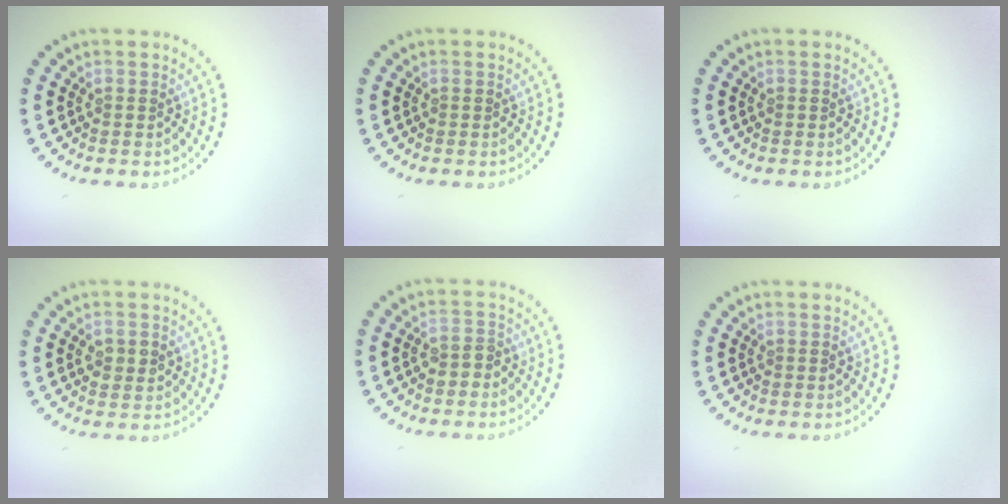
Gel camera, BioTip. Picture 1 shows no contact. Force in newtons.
{"total": 0.0}
{"total": 0.0}
{"total": 2.0, "press": 1.9, "slide": 0.3}
{"total": 1.7, "press": 1.6, "slide": 0.7}
{"total": 0.0}